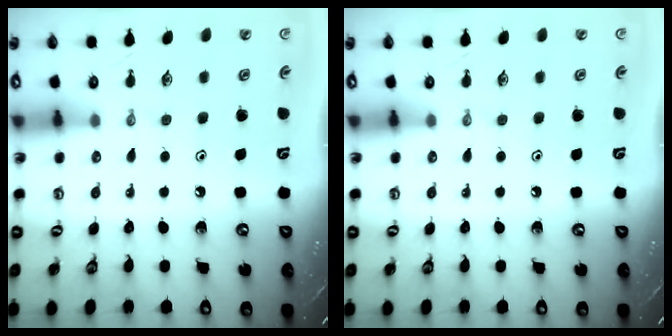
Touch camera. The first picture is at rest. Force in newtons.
{"total": 0.0}